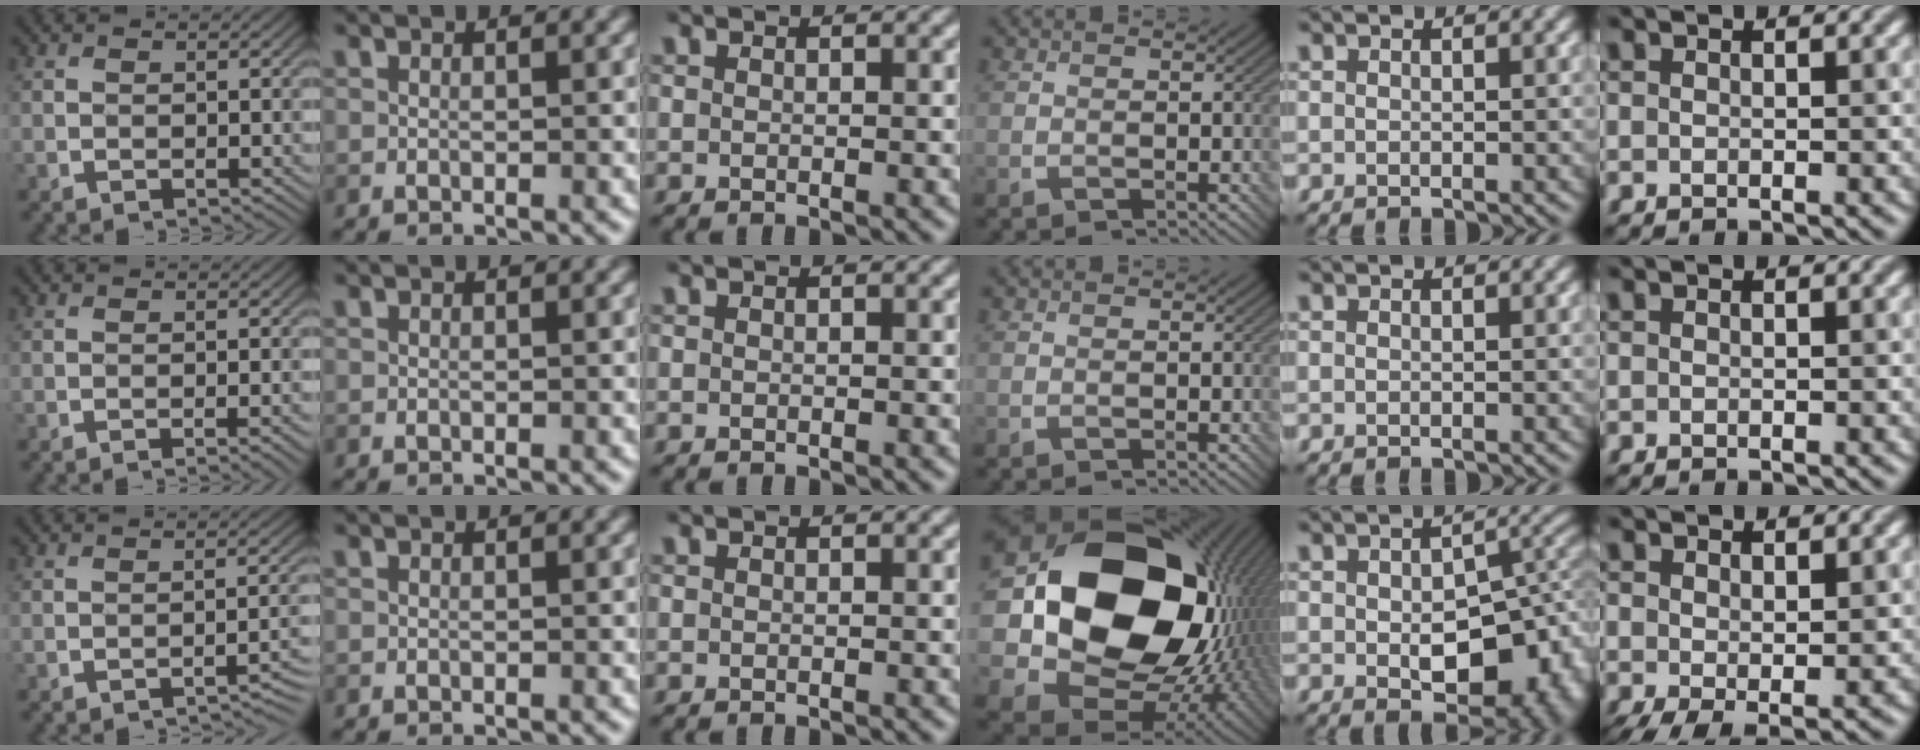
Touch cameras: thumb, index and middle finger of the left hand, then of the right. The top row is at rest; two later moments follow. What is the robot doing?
{"motion": "screw", "object": "bottle cap"}